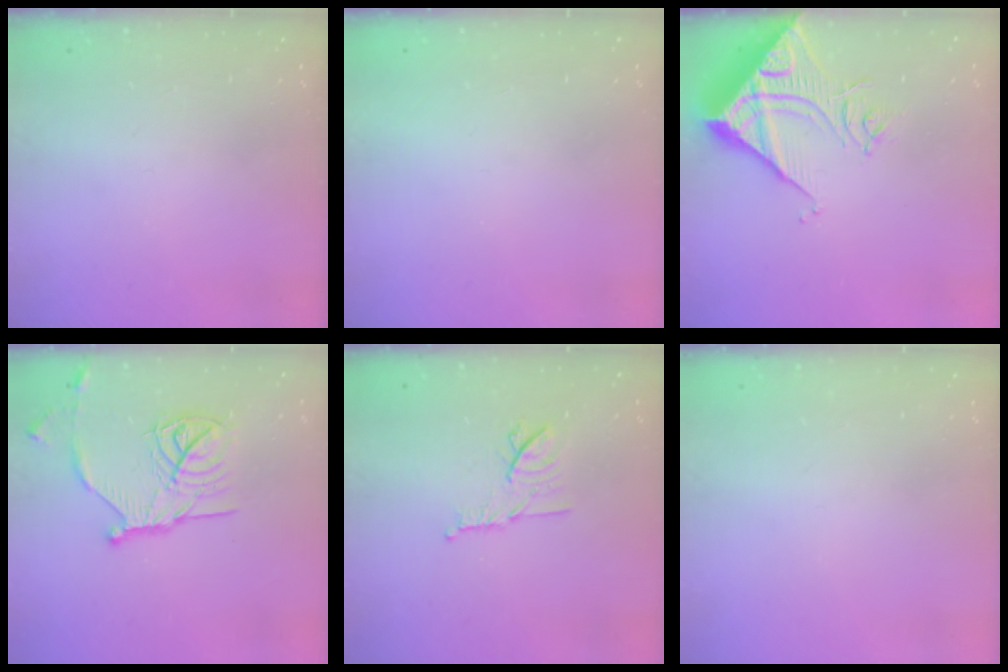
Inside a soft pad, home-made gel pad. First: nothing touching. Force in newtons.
{"total": 1.5, "press": 1.5, "slide": 0.1}
{"total": 13.9, "press": 13.8, "slide": 1.7}
{"total": 17.6, "press": 17.6, "slide": 1.4}
{"total": 9.7, "press": 9.7, "slide": 0.6}
{"total": 0.0}